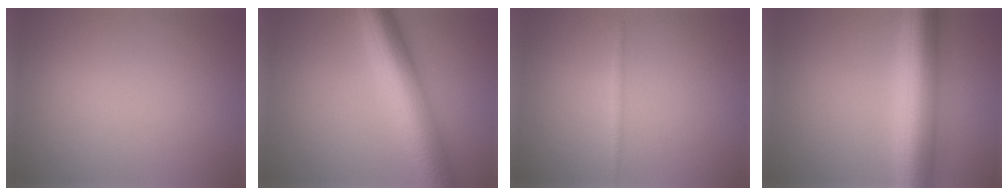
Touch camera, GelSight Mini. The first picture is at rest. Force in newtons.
{"total": 8.8, "press": 8.8, "slide": 0.0}
{"total": 0.7, "press": 0.7, "slide": 0.0}
{"total": 9.0, "press": 9.0, "slide": 0.2}